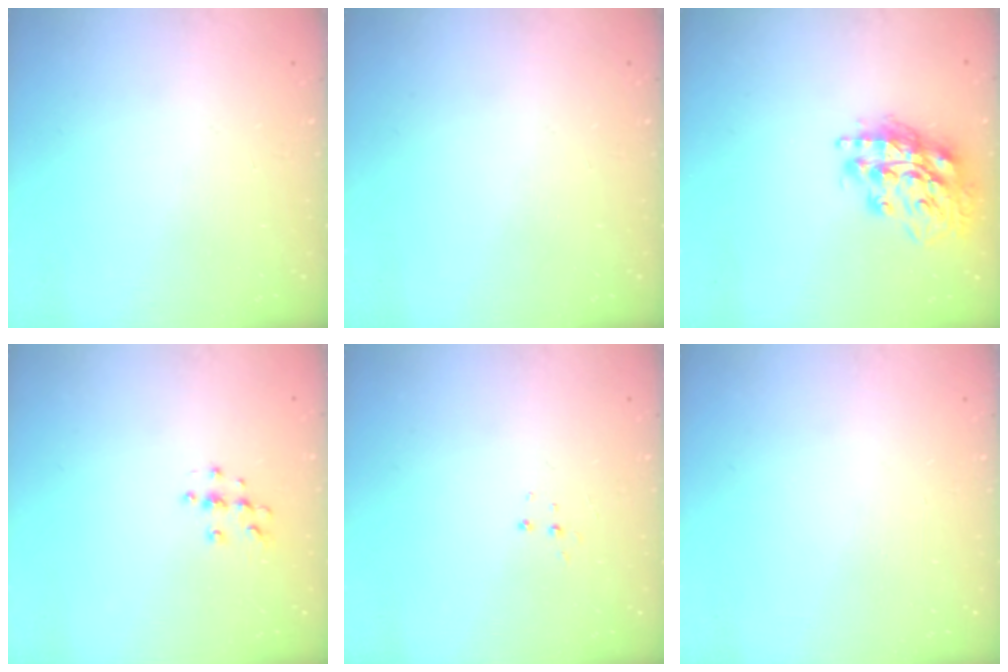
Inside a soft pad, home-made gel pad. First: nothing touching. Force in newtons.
{"total": 0.0}
{"total": 17.0, "press": 16.9, "slide": 2.3}
{"total": 5.4, "press": 5.4, "slide": 0.6}
{"total": 3.8, "press": 3.8, "slide": 0.3}
{"total": 0.0}